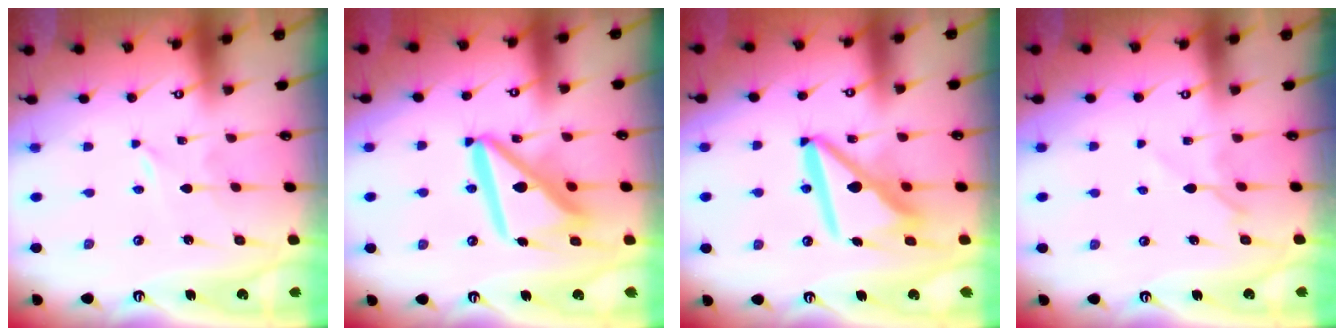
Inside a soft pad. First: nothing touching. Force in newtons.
{"total": 15.5, "press": 15.3, "slide": 2.0}
{"total": 13.2, "press": 13.1, "slide": 1.7}
{"total": 5.8, "press": 5.8, "slide": 0.7}